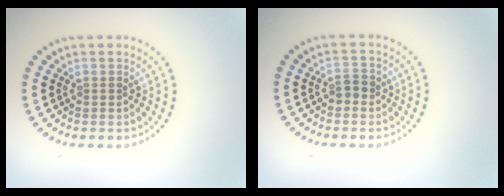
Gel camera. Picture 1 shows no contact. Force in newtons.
{"total": 1.2, "press": 1.1, "slide": 0.4}